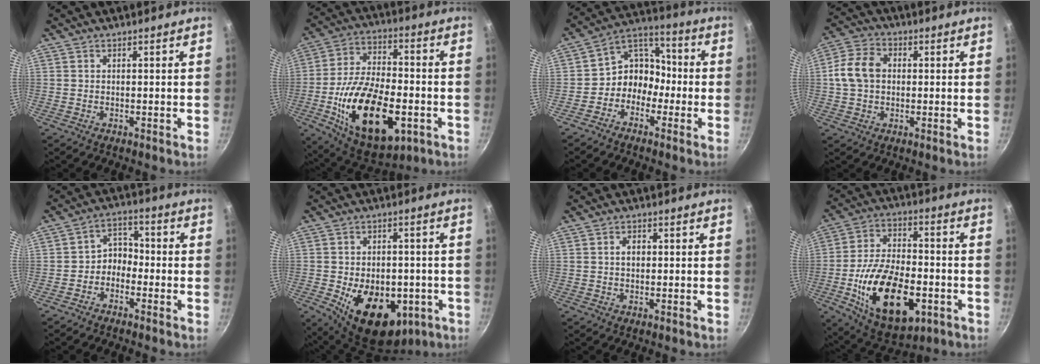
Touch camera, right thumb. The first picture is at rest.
{"total": 23.9, "force": [-6.6, 12.5, 19.2], "torque": [-0.321, 0.021, -0.102]}
{"total": 9.0, "force": [-2.9, 7.5, 4.0], "torque": [-0.021, 0.055, -0.074]}
{"total": 9.0, "force": [0.6, 6.8, 5.8], "torque": [-0.097, 0.019, -0.001]}
{"total": 4.9, "force": [-2.1, 3.8, 2.4], "torque": [-0.011, 0.040, -0.049]}
{"total": 17.4, "force": [-4.9, 11.5, 12.2], "torque": [-0.154, -0.001, -0.054]}
{"total": 2.1, "force": [0.2, 1.5, 1.4], "torque": [-0.016, 0.005, 0.001]}
{"total": 22.1, "force": [-6.4, 12.1, 17.4], "torque": [-0.285, 0.022, -0.098]}